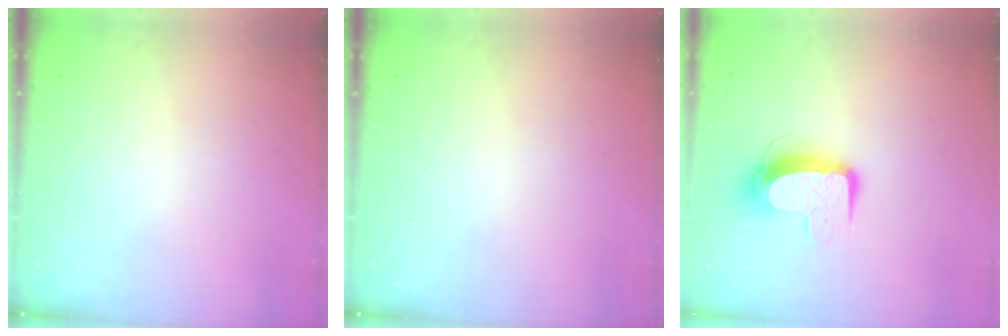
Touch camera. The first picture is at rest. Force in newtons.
{"total": 0.0}
{"total": 10.4, "press": 10.4, "slide": 0.6}